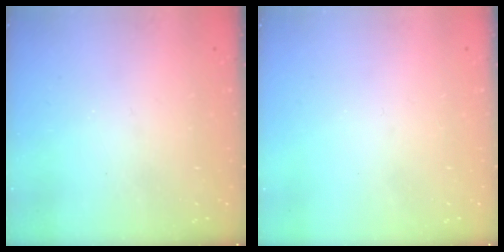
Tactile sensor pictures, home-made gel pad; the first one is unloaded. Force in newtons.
{"total": 0.0}